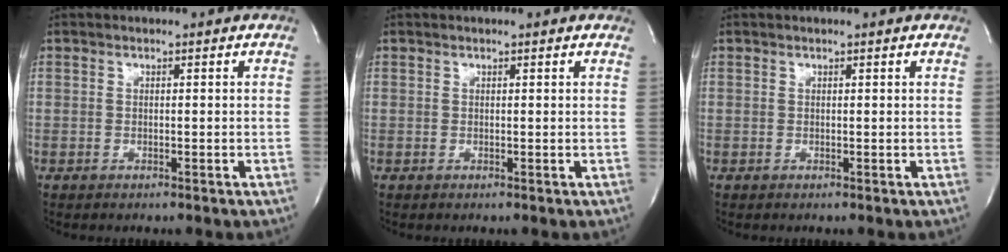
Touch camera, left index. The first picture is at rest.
{"total": 2.0, "force": [1.8, 0.2, 0.8], "torque": [-0.014, 0.009, 0.011]}
{"total": 0.5, "force": [0.4, -0.1, 0.3], "torque": [-0.009, 0.000, 0.009]}